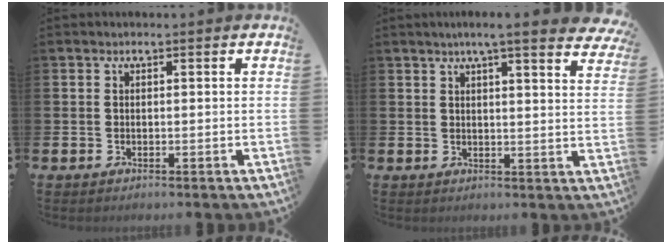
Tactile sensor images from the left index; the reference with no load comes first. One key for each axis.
{"total": 4.7, "fx": 4.1, "fy": -0.2, "fz": 2.2, "tx": -0.037, "ty": -0.023, "tz": 0.066}